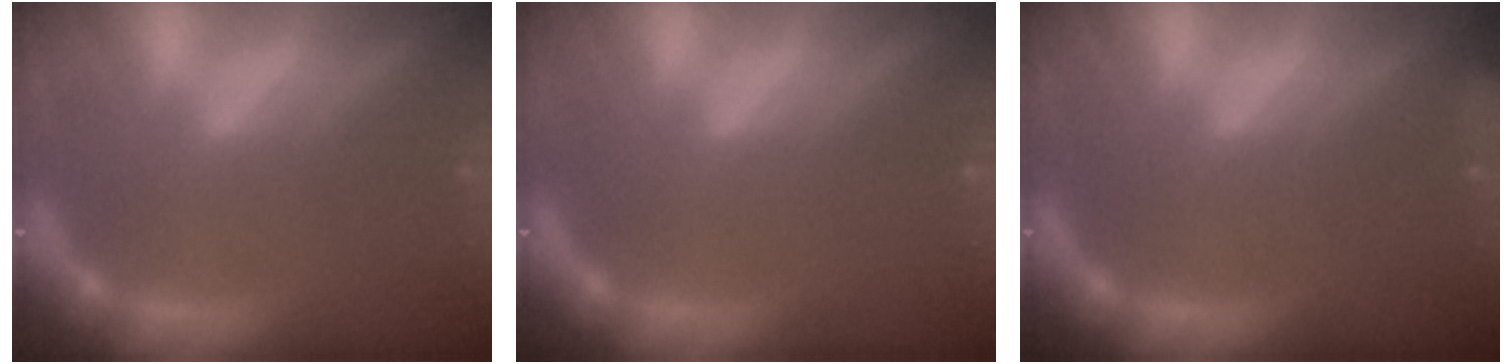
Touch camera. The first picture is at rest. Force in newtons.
{"total": 0.0}
{"total": 2.4}